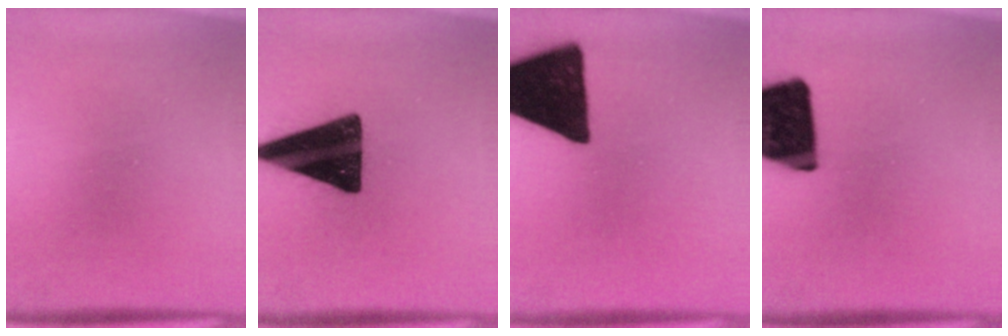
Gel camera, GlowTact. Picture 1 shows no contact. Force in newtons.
{"total": 18.3}
{"total": 17.6}
{"total": 19.8}